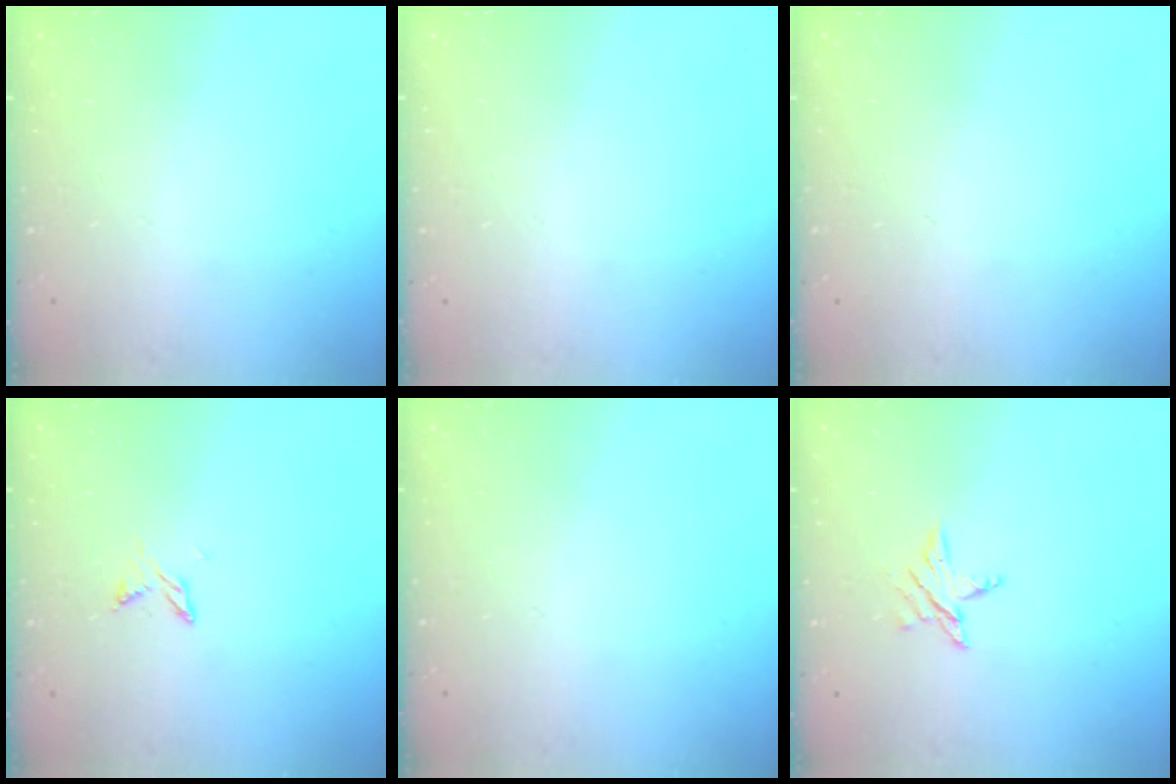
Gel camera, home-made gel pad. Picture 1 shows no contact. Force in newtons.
{"total": 0.0}
{"total": 0.0}
{"total": 2.9, "press": 2.8, "slide": 0.5}
{"total": 0.0}
{"total": 4.0, "press": 4.0, "slide": 0.5}